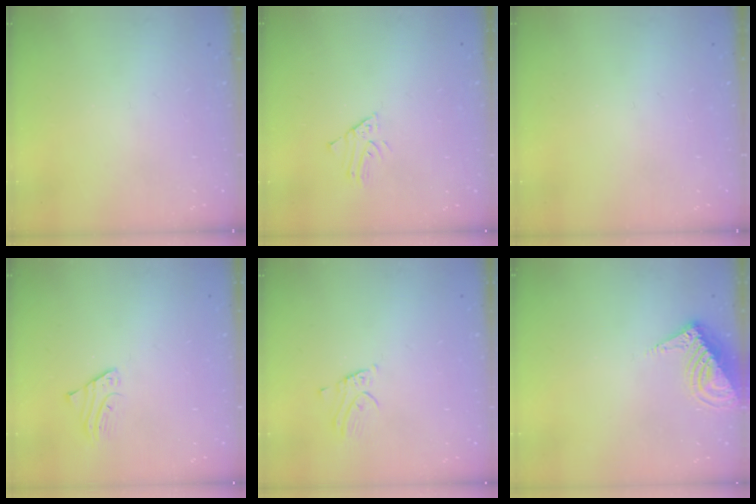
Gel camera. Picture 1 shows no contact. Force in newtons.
{"total": 1.6, "press": 1.6, "slide": 0.1}
{"total": 0.0}
{"total": 2.6, "press": 2.6, "slide": 0.2}
{"total": 2.2, "press": 2.2, "slide": 0.1}
{"total": 10.4, "press": 10.4, "slide": 0.9}